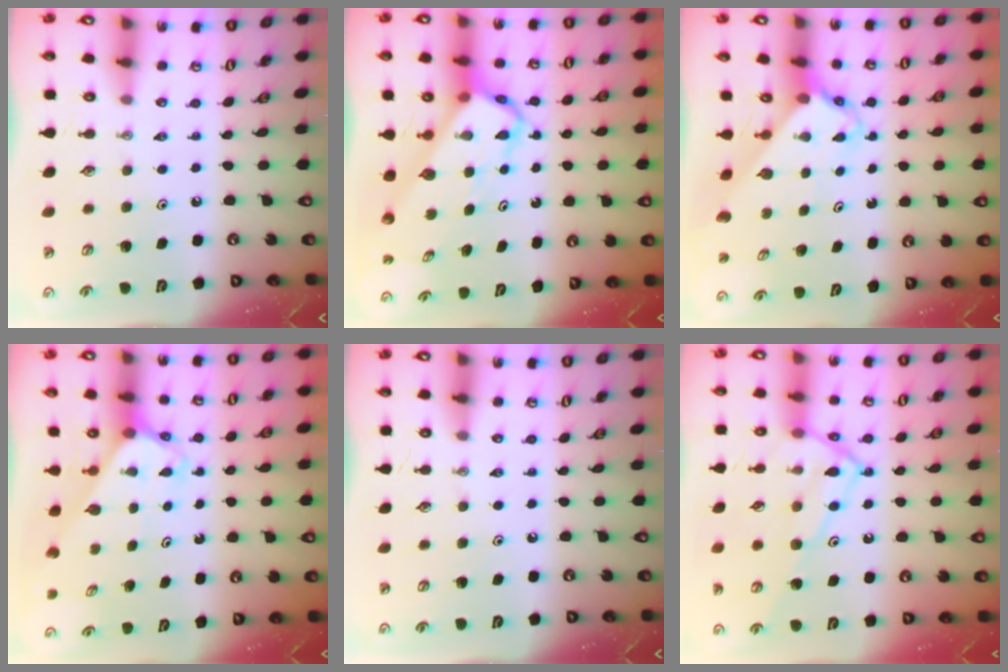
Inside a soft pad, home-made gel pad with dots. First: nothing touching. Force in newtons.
{"total": 6.6, "press": 6.6, "slide": 0.3}
{"total": 2.5, "press": 2.5, "slide": 0.2}
{"total": 2.7, "press": 2.7, "slide": 0.2}
{"total": 0.0}
{"total": 15.3, "press": 15.3, "slide": 1.1}